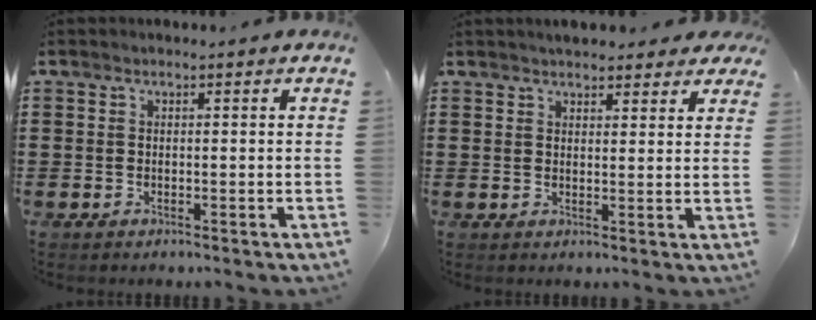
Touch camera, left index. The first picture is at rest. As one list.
[{"total": 3.1, "force": [3.0, 0.8, 0.7], "torque": [-0.013, -0.004, 0.054]}]